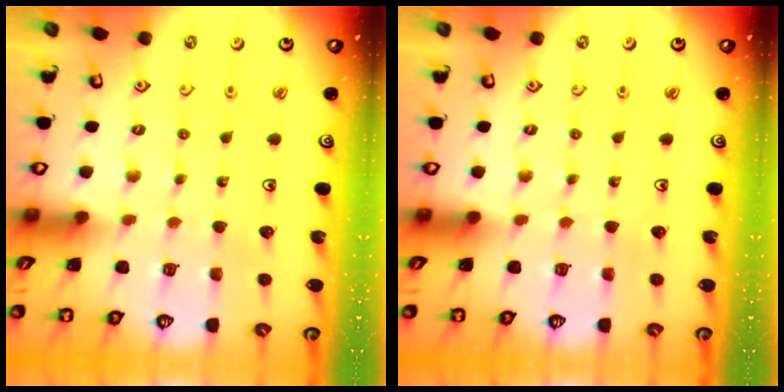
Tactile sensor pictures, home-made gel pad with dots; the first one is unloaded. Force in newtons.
{"total": 0.0}